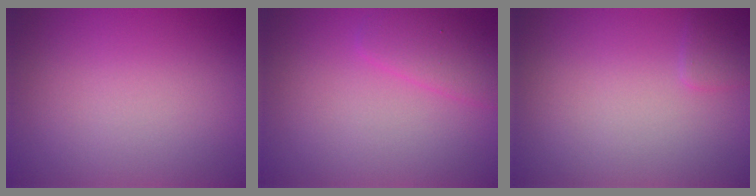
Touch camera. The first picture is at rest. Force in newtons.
{"total": 2.3, "press": 2.3, "slide": 0.2}
{"total": 0.9, "press": 0.9, "slide": 0.1}